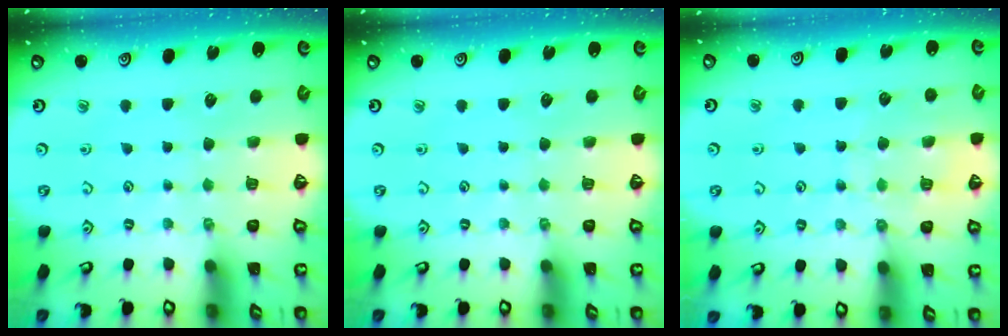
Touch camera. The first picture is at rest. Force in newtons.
{"total": 0.0}
{"total": 6.7, "press": 6.6, "slide": 0.6}